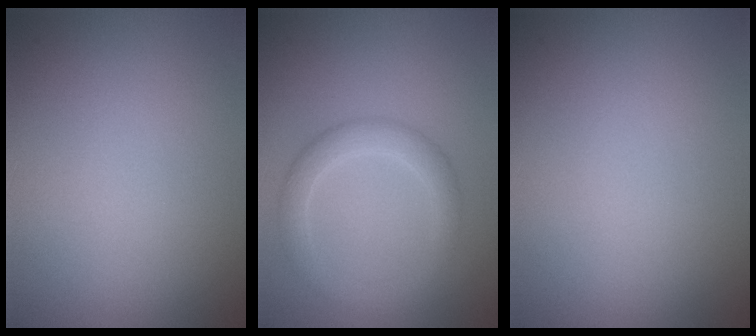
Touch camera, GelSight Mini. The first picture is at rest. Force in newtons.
{"total": 3.0, "press": 3.0, "slide": 0.1}
{"total": 0.0}